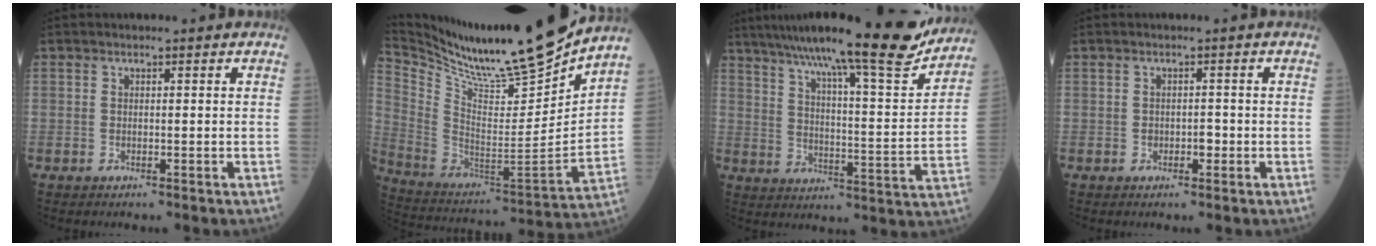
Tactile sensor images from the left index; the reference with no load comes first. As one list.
[{"total": 22.2, "force": [19.8, 0.1, 10.2], "torque": [-0.195, -0.056, 0.333]}, {"total": 23.3, "force": [19.9, 1.2, 12.1], "torque": [-0.199, -0.032, 0.278]}, {"total": 1.2, "force": [-0.5, 0.8, 0.8], "torque": [-0.011, -0.001, -0.007]}]